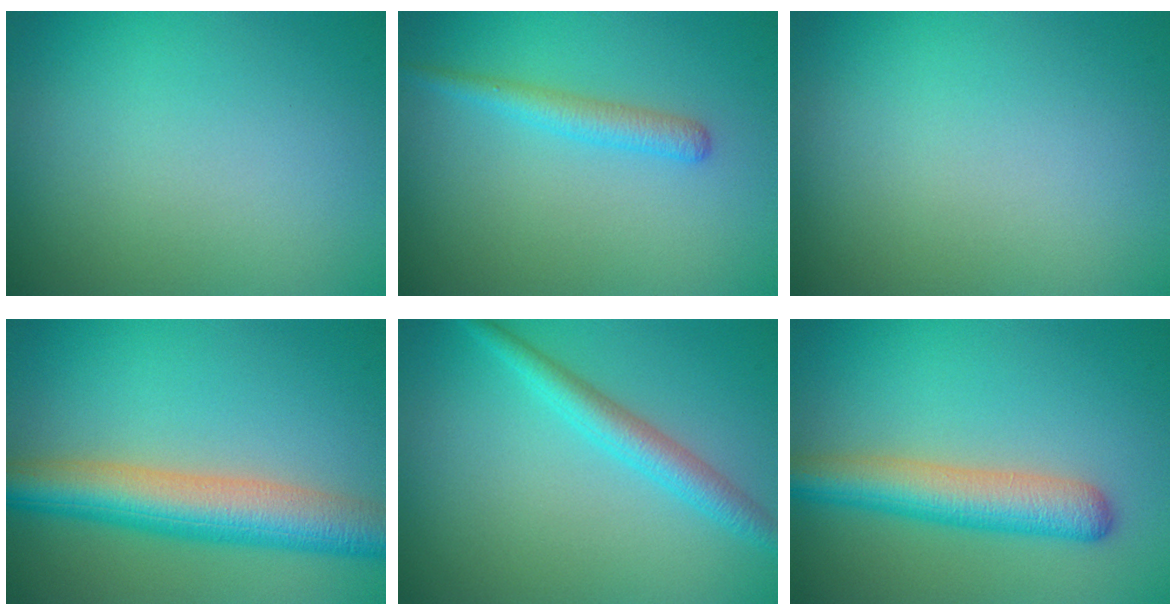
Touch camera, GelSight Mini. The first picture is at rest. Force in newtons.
{"total": 2.0, "press": 2.0, "slide": 0.1}
{"total": 0.0}
{"total": 7.6, "press": 7.6, "slide": 0.2}
{"total": 2.9, "press": 2.9, "slide": 0.1}
{"total": 5.1, "press": 5.1, "slide": 0.2}